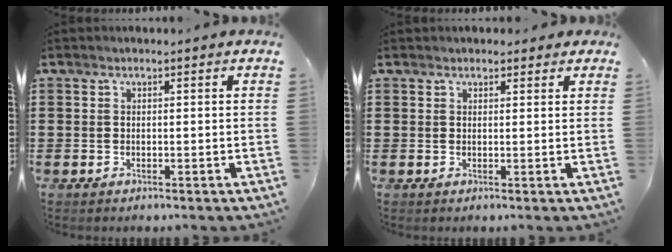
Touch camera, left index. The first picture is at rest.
{"total": 1.4, "force": [1.2, 0.7, 0.2], "torque": [0.001, 0.003, 0.022]}